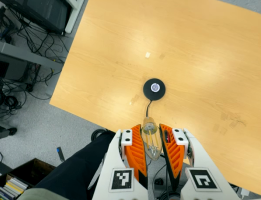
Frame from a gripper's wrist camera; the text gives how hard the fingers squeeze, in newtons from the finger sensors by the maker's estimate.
{"total": 21.3, "left": 23.9, "right": 18.7}